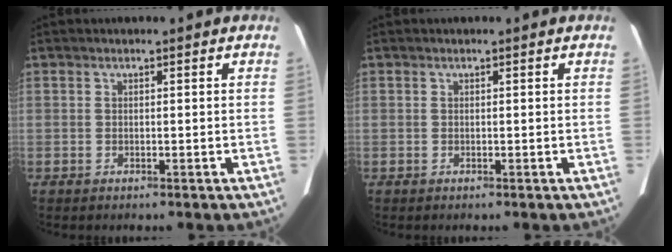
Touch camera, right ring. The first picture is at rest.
{"total": 0.0}